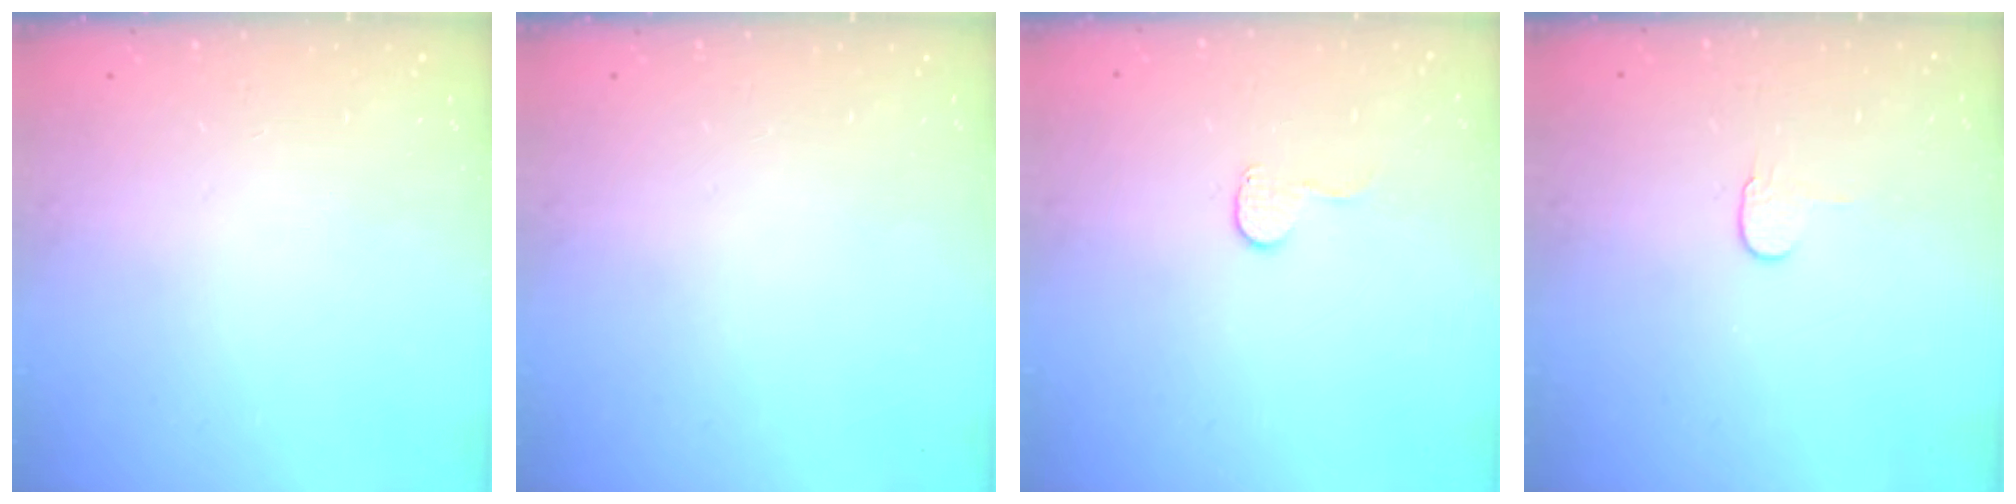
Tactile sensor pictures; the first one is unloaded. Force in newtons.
{"total": 0.0}
{"total": 4.6, "press": 4.6, "slide": 0.4}
{"total": 3.7, "press": 3.7, "slide": 0.4}